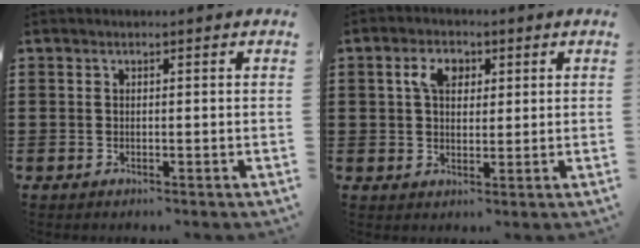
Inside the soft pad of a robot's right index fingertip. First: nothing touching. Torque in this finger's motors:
{"motor_torque": [0.42, 0.20, 0.38, 0.05]}